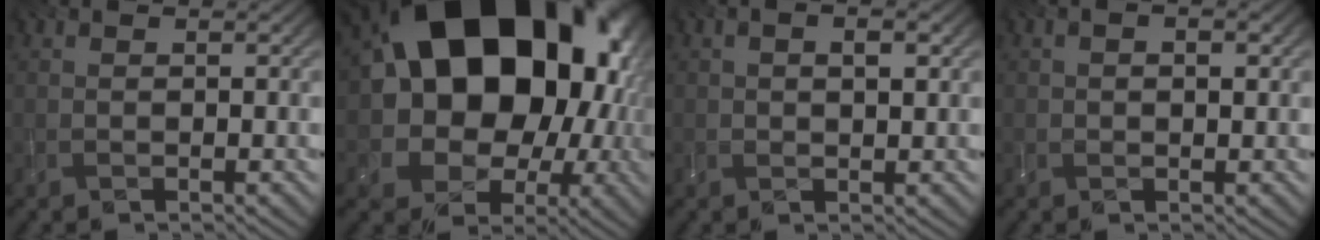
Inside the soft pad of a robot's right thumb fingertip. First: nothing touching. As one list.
[{"total": 22.1, "force": [4.0, 17.5, 13.0], "torque": [-0.248, -0.011, 0.093]}, {"total": 2.7, "force": [0.6, 1.3, 2.3], "torque": [-0.034, -0.002, 0.012]}, {"total": 2.3, "force": [0.3, 1.3, 1.8], "torque": [-0.024, 0.001, 0.006]}]